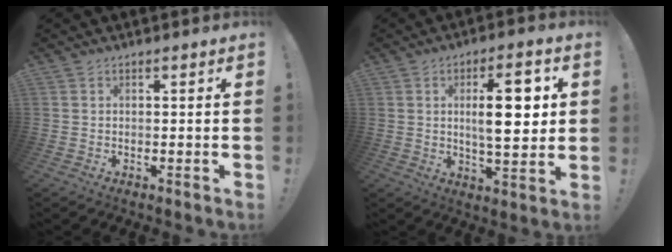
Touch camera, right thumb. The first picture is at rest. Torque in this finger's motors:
{"motor_torque": [-0.11, 1.02, 0.57, 0.77, 0.04]}